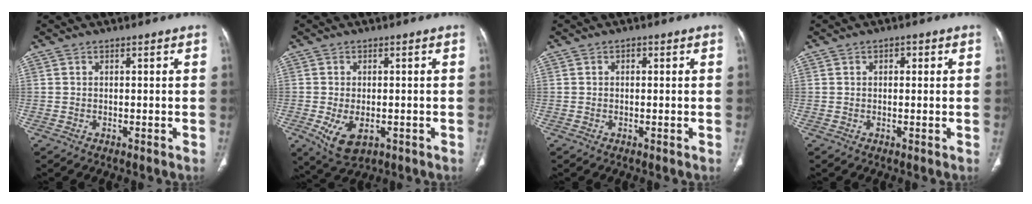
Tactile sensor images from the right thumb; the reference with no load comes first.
{"total": 6.7, "force": [-2.1, 3.8, 5.1], "torque": [-0.093, -0.007, -0.023]}
{"total": 0.0}
{"total": 1.5, "force": [0.6, 1.0, 1.0], "torque": [-0.010, 0.001, 0.008]}